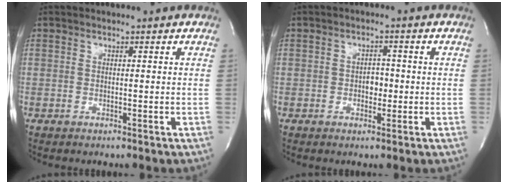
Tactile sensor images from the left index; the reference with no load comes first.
{"total": 2.3, "force": [-0.4, 1.5, 1.7], "torque": [-0.021, 0.005, -0.005]}